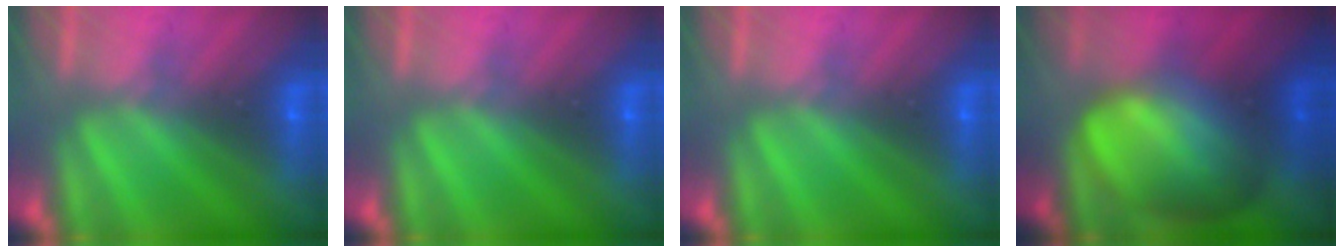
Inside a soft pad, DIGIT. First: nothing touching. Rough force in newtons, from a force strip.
{"total": 0.0}
{"total": 0.0}
{"total": 9.4}